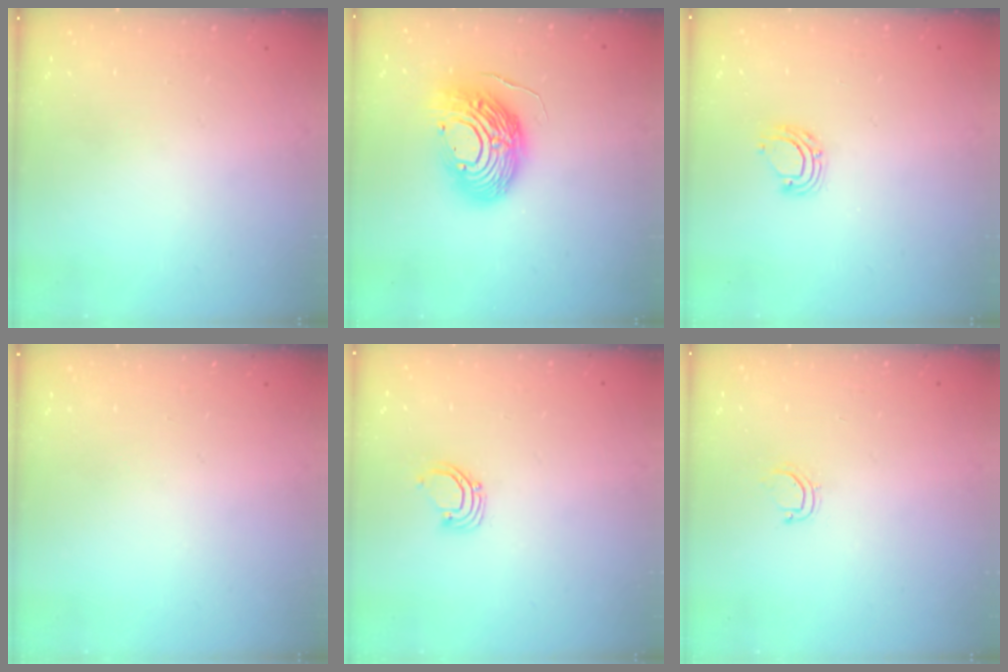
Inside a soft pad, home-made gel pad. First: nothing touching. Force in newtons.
{"total": 16.0, "press": 15.8, "slide": 2.4}
{"total": 6.9, "press": 6.8, "slide": 0.9}
{"total": 0.0}
{"total": 2.7, "press": 2.7, "slide": 0.2}
{"total": 4.6, "press": 4.6, "slide": 0.4}